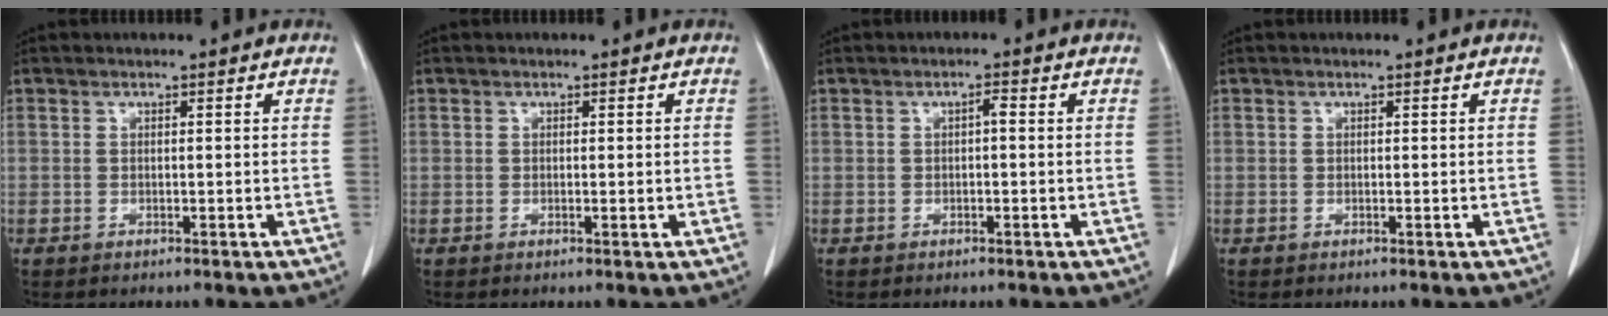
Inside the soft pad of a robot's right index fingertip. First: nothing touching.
{"total": 0.9, "force": [-0.1, 0.2, 0.8], "torque": [-0.012, -0.002, 0.001]}
{"total": 1.0, "force": [0.0, 0.3, 1.0], "torque": [-0.015, 0.003, 0.000]}
{"total": 0.0}